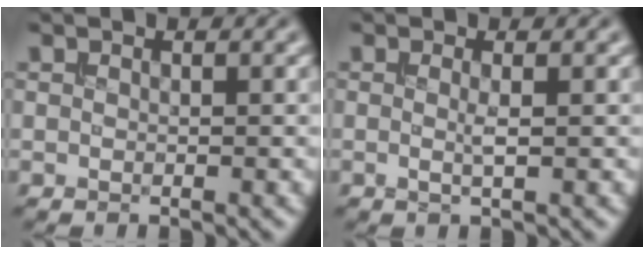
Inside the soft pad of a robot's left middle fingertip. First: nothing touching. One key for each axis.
{"total": 1.1, "fx": -0.1, "fy": 0.1, "fz": 1.1, "tx": -0.023, "ty": -0.001, "tz": -0.006}